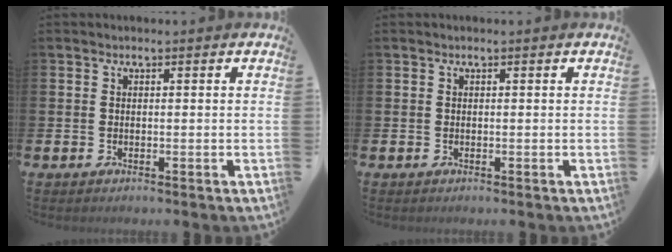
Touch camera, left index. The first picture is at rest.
{"total": 0.0}